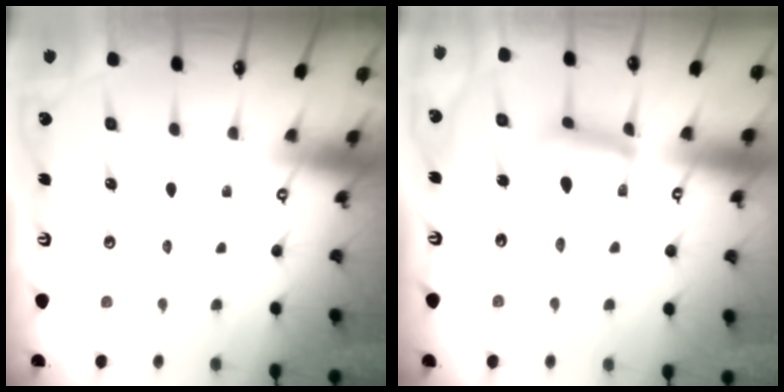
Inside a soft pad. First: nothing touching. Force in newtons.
{"total": 13.5, "press": 13.4, "slide": 1.2}